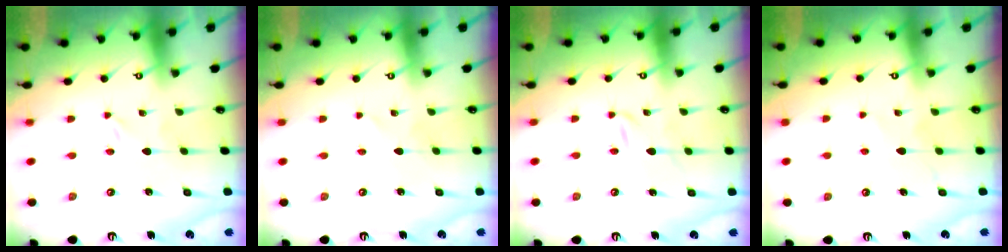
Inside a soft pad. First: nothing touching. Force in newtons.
{"total": 0.7, "press": 0.6, "slide": 0.1}
{"total": 2.9, "press": 2.9, "slide": 0.3}
{"total": 7.2, "press": 7.1, "slide": 0.7}